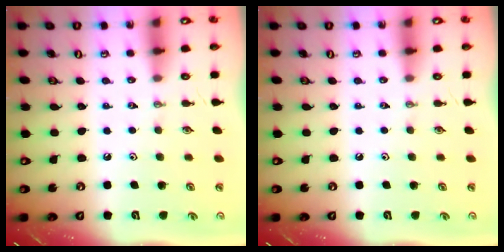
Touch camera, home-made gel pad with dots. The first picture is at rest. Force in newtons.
{"total": 0.0}